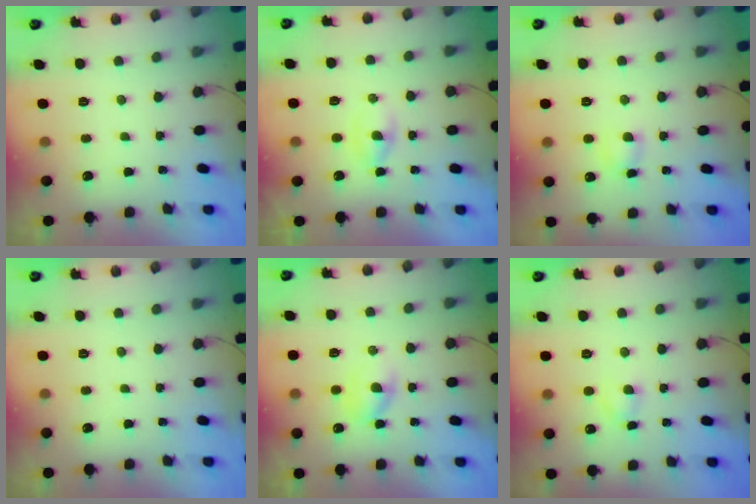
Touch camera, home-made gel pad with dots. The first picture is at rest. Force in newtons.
{"total": 1.5, "press": 1.3, "slide": 0.8}
{"total": 3.7, "press": 3.7, "slide": 0.7}
{"total": 0.0}
{"total": 3.3, "press": 3.1, "slide": 1.1}
{"total": 2.6, "press": 2.3, "slide": 1.2}